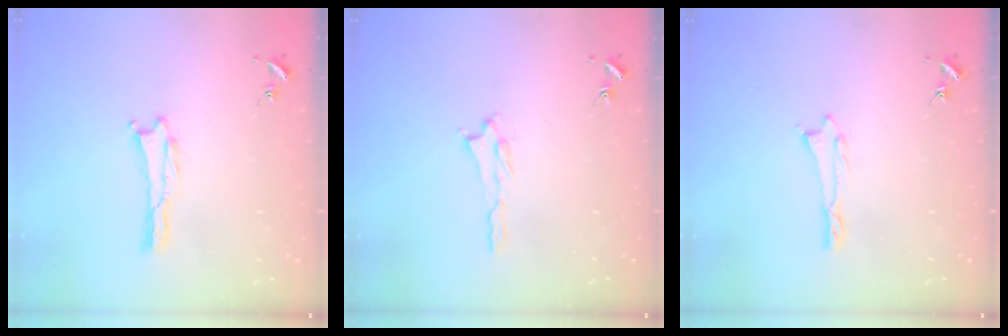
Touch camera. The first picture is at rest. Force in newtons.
{"total": 1.2, "press": 1.2, "slide": 0.3}
{"total": 0.0}